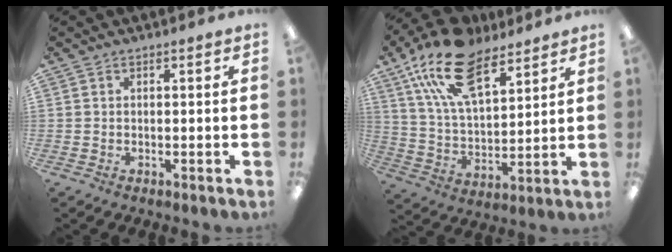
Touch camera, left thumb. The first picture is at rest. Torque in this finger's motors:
{"motor_torque": [0.40, 0.39, 1.31, -1.46, 0.42]}